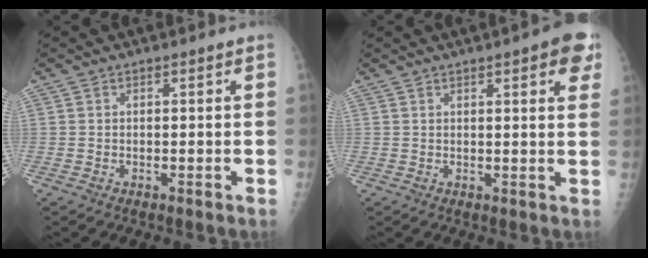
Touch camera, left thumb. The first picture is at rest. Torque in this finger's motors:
{"motor_torque": [0.02, 0.23, -0.18, -0.35, 0.03]}